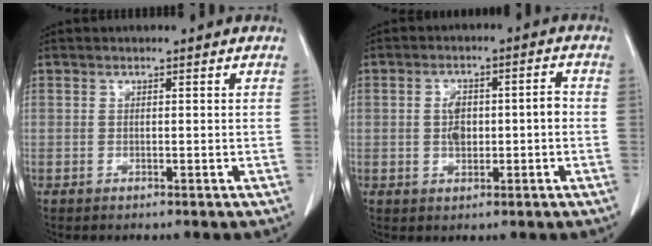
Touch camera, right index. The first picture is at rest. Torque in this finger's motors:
{"motor_torque": [0.37, 0.27, 0.09, 0.04]}